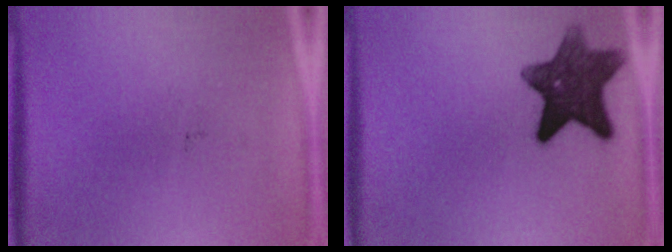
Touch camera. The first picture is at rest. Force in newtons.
{"total": 10.7}